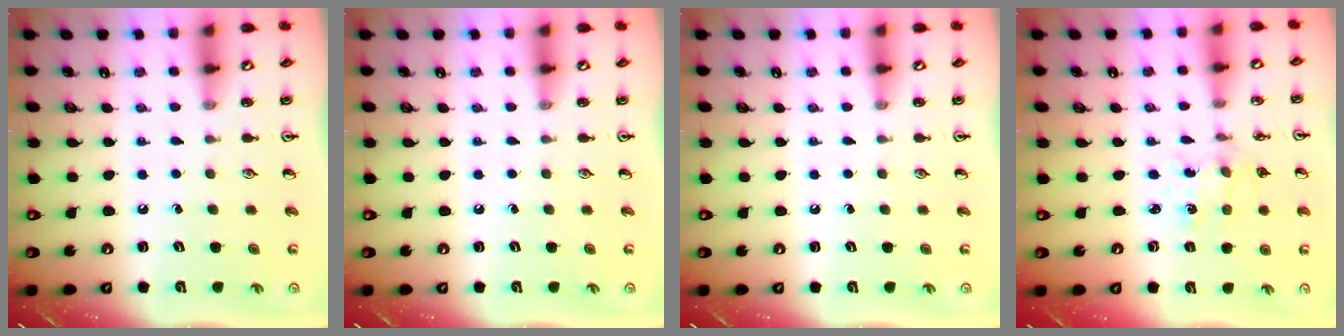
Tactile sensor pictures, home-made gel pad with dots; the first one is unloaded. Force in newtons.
{"total": 0.0}
{"total": 0.0}
{"total": 1.4, "press": 1.4, "slide": 0.2}